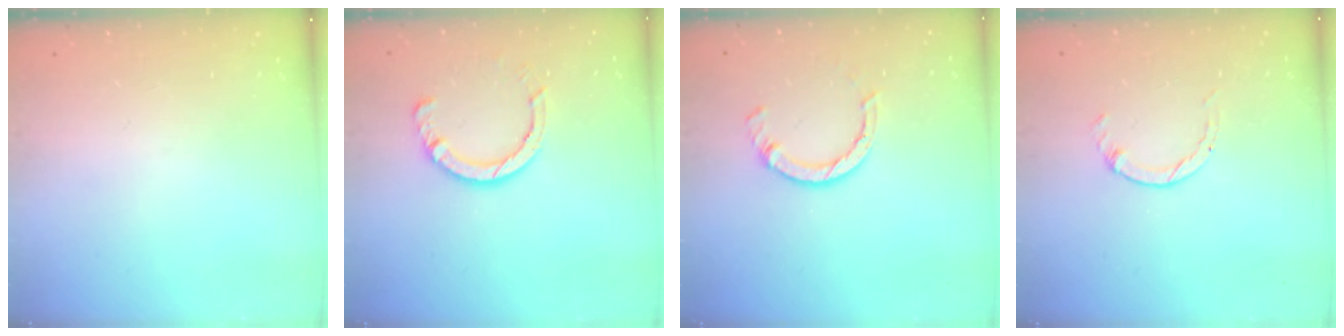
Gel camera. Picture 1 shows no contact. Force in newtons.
{"total": 6.4, "press": 6.4, "slide": 0.7}
{"total": 5.8, "press": 5.8, "slide": 0.8}
{"total": 0.0}